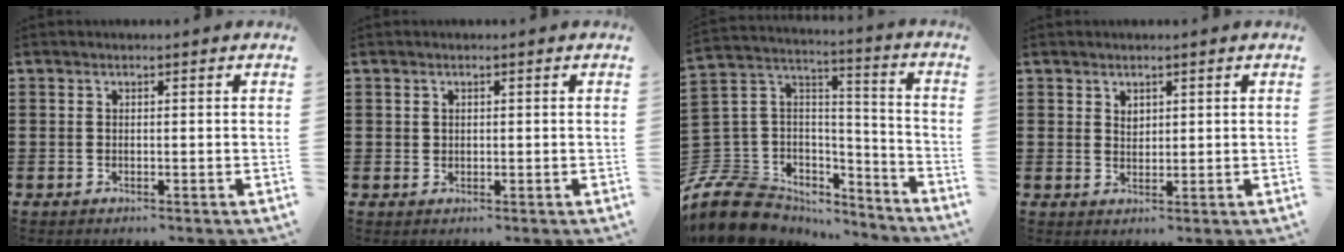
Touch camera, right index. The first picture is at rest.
{"total": 0.8, "force": [0.4, 0.7, 0.2], "torque": [-0.006, 0.003, 0.008]}
{"total": 10.8, "force": [-7.0, 7.5, 3.5], "torque": [-0.114, 0.005, -0.137]}
{"total": 1.5, "force": [1.1, 1.0, 0.5], "torque": [-0.010, 0.003, 0.020]}